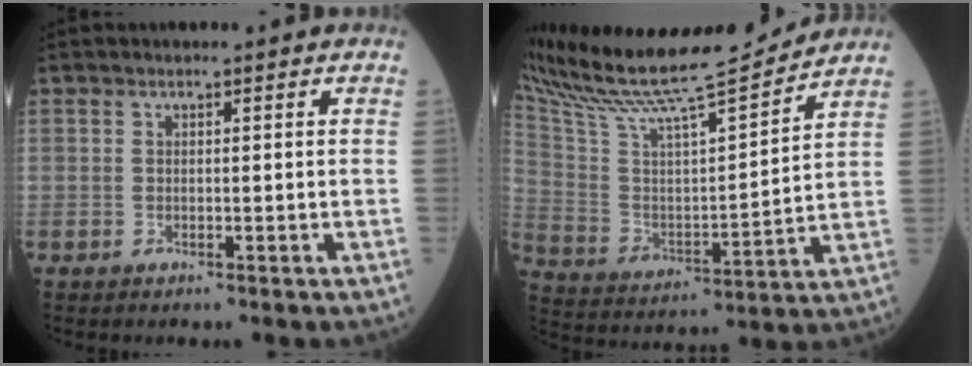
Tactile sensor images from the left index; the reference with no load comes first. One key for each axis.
{"total": 19.5, "fx": 18.1, "fy": 0.1, "fz": 7.2, "tx": -0.150, "ty": -0.015, "tz": 0.309}